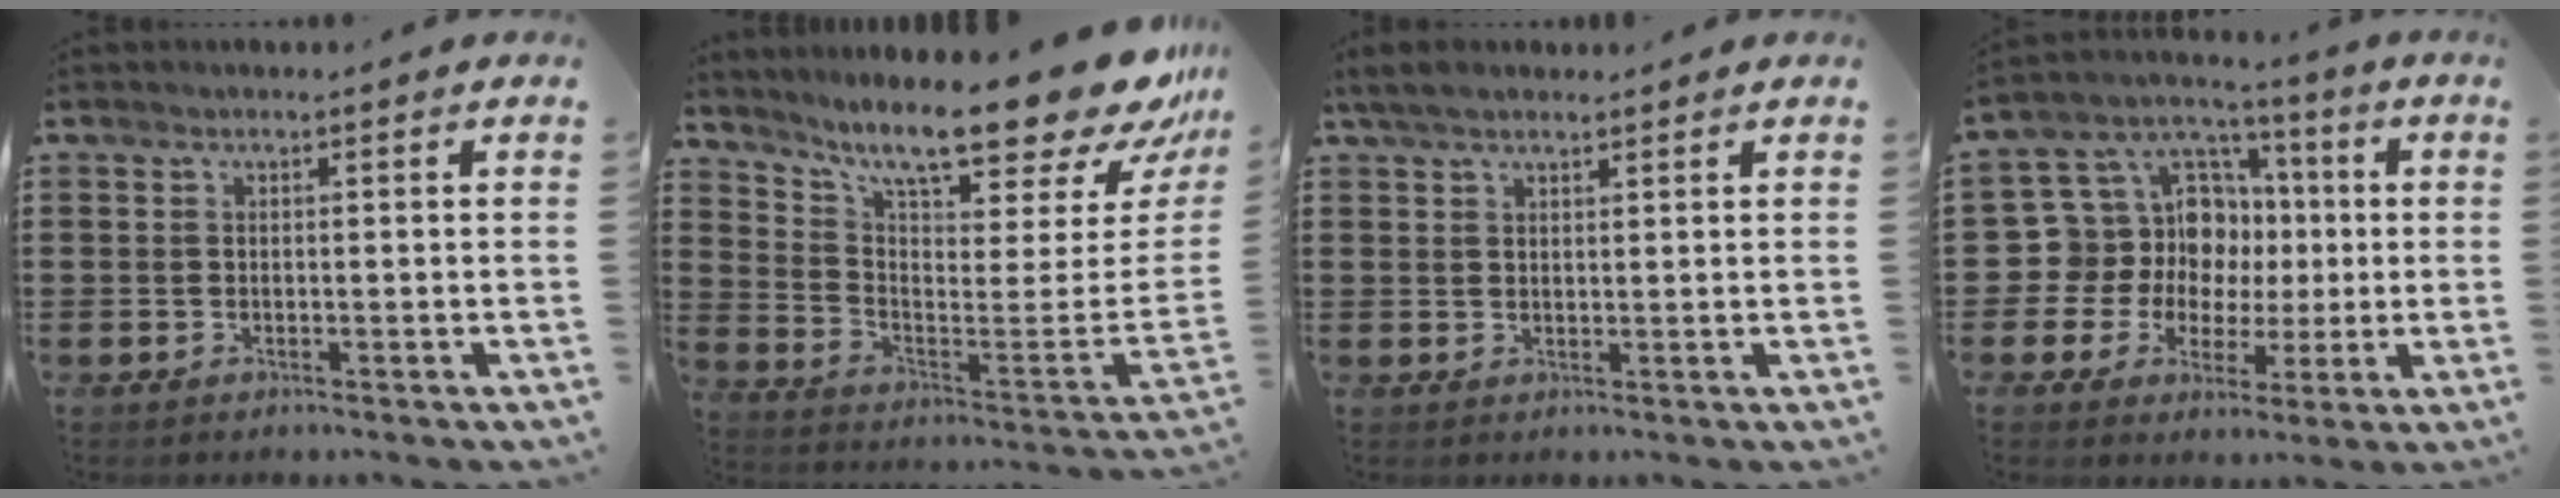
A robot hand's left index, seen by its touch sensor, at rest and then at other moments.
{"total": 14.2, "force": [11.2, 1.5, 8.6], "torque": [-0.154, -0.101, 0.182]}
{"total": 2.9, "force": [2.2, 1.0, 1.6], "torque": [-0.037, 0.007, 0.043]}
{"total": 11.6, "force": [1.3, 11.1, 2.9], "torque": [-0.094, -0.025, 0.032]}